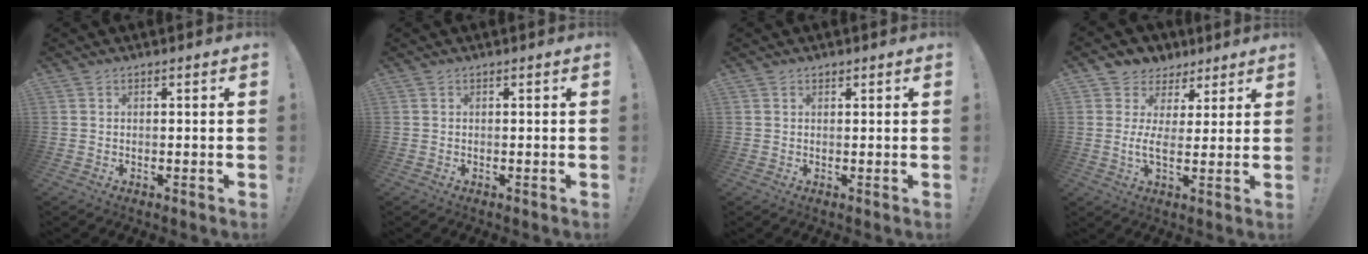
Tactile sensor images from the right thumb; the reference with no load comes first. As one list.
[{"total": 0.0}, {"total": 0.7, "force": [0.5, 0.5, 0.1], "torque": [-0.002, -0.001, 0.011]}, {"total": 6.5, "force": [2.1, 4.4, 4.4], "torque": [-0.076, -0.019, 0.042]}]